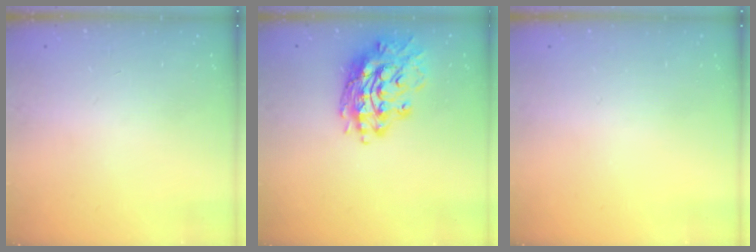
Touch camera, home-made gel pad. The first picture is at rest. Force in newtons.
{"total": 16.9, "press": 16.8, "slide": 1.2}
{"total": 0.0}